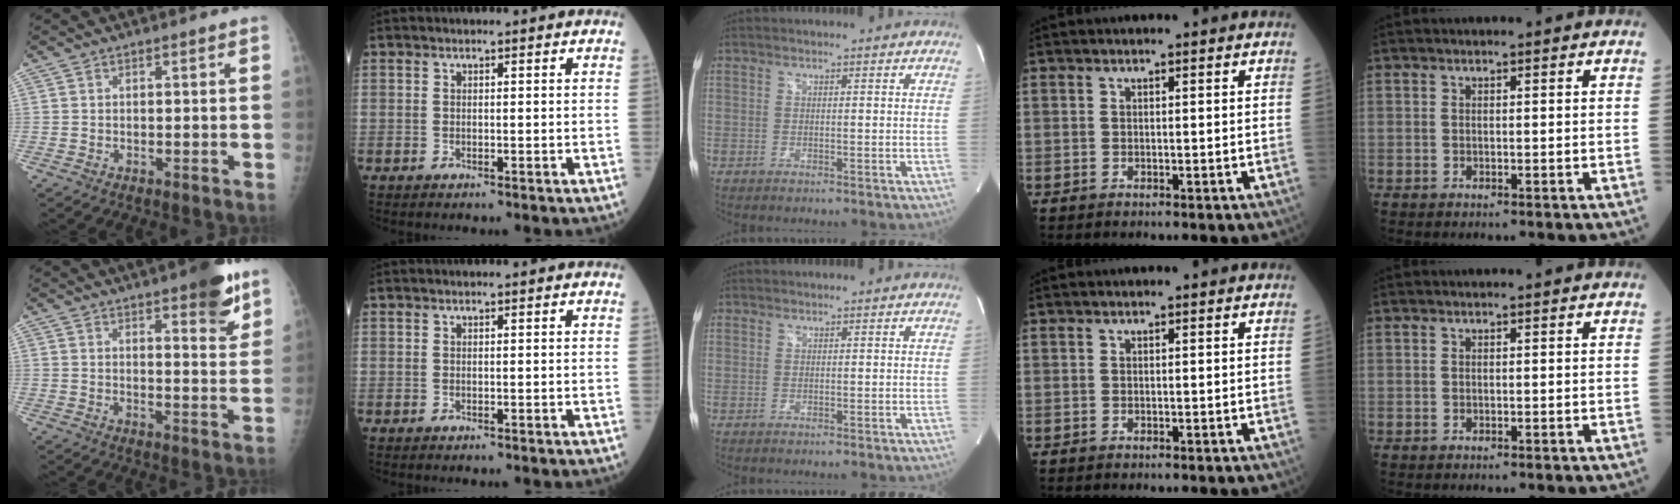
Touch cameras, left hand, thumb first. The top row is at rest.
{"thumb": {"total": 9.9, "force": [6.0, 2.8, 7.4], "torque": [-0.073, -0.030, 0.075]}, "middle": {"total": 0.9, "force": [0.7, 0.5, 0.0], "torque": [0.002, 0.001, 0.009]}}